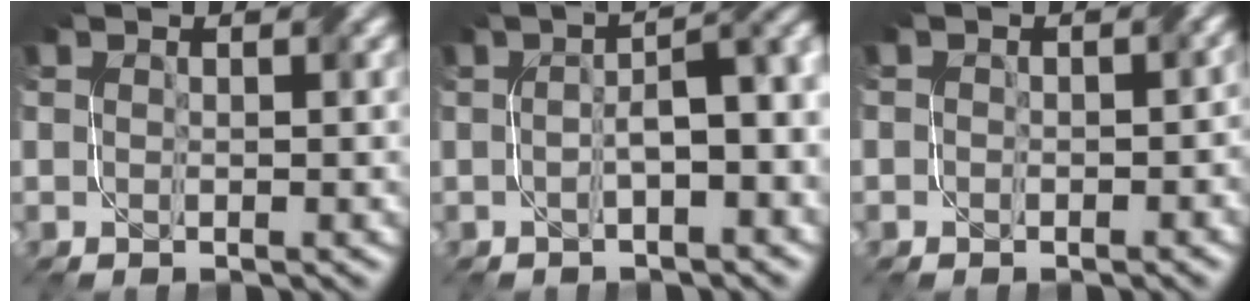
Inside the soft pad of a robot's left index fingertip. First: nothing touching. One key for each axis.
{"total": 5.4, "fx": -0.7, "fy": 1.6, "fz": 5.1, "tx": -0.065, "ty": 0.011, "tz": -0.007}
{"total": 2.1, "fx": 0.0, "fy": 1.6, "fz": 1.3, "tx": -0.008, "ty": -0.005, "tz": -0.005}